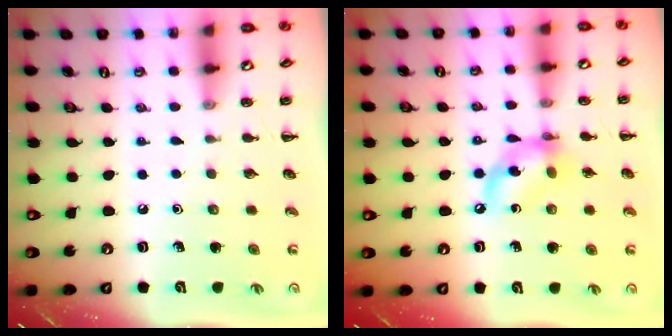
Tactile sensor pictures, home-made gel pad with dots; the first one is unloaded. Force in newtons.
{"total": 10.9, "press": 10.6, "slide": 2.1}